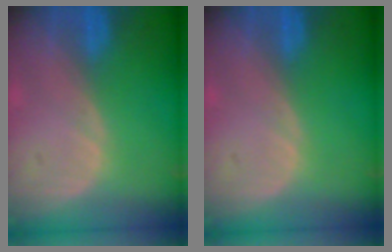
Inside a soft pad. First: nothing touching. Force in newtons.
{"total": 0.0}